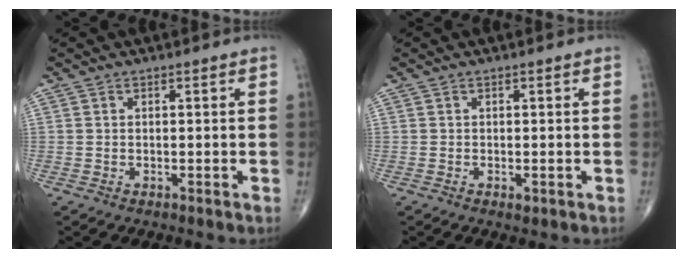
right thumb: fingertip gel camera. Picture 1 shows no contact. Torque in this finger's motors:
{"motor_torque": [0.47, 0.28, 0.00, -0.33, 0.04]}